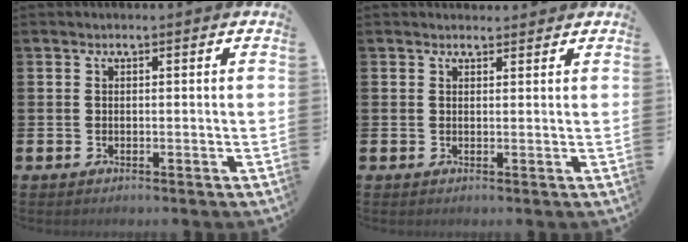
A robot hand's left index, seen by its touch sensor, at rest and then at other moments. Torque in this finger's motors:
{"motor_torque": [0.78, -0.81, 0.06, -0.01]}